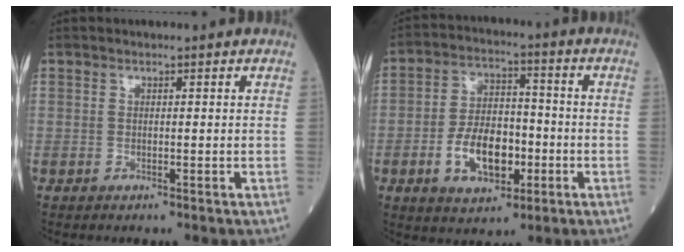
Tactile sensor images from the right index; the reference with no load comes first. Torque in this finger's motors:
{"motor_torque": [0.34, -0.20, 0.22, 0.15]}